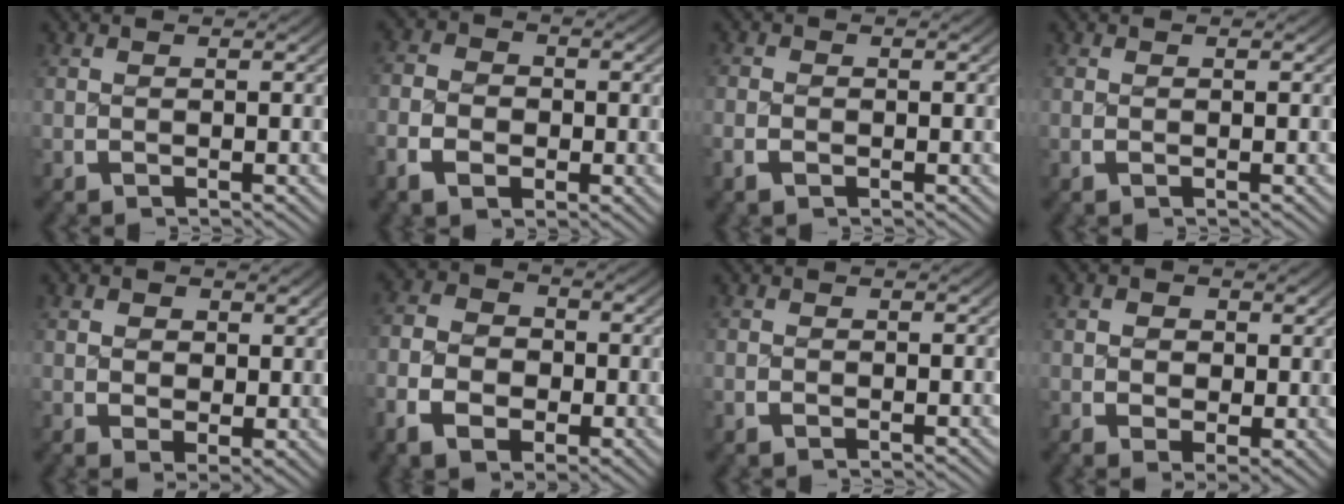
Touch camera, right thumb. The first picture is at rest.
{"total": 3.7, "force": [-1.0, 2.8, 2.2], "torque": [-0.035, -0.004, -0.021]}
{"total": 1.3, "force": [-0.7, 0.9, 0.6], "torque": [-0.009, -0.003, -0.017]}
{"total": 0.0}
{"total": 2.9, "force": [0.7, 2.2, 1.8], "torque": [-0.034, -0.023, 0.021]}
{"total": 6.3, "force": [-1.1, 4.7, 4.1], "torque": [-0.078, -0.014, -0.017]}
{"total": 0.5, "force": [-0.4, 0.3, 0.2], "torque": [-0.007, -0.004, -0.009]}
{"total": 3.0, "force": [0.2, 2.3, 1.9], "torque": [-0.036, -0.023, 0.013]}